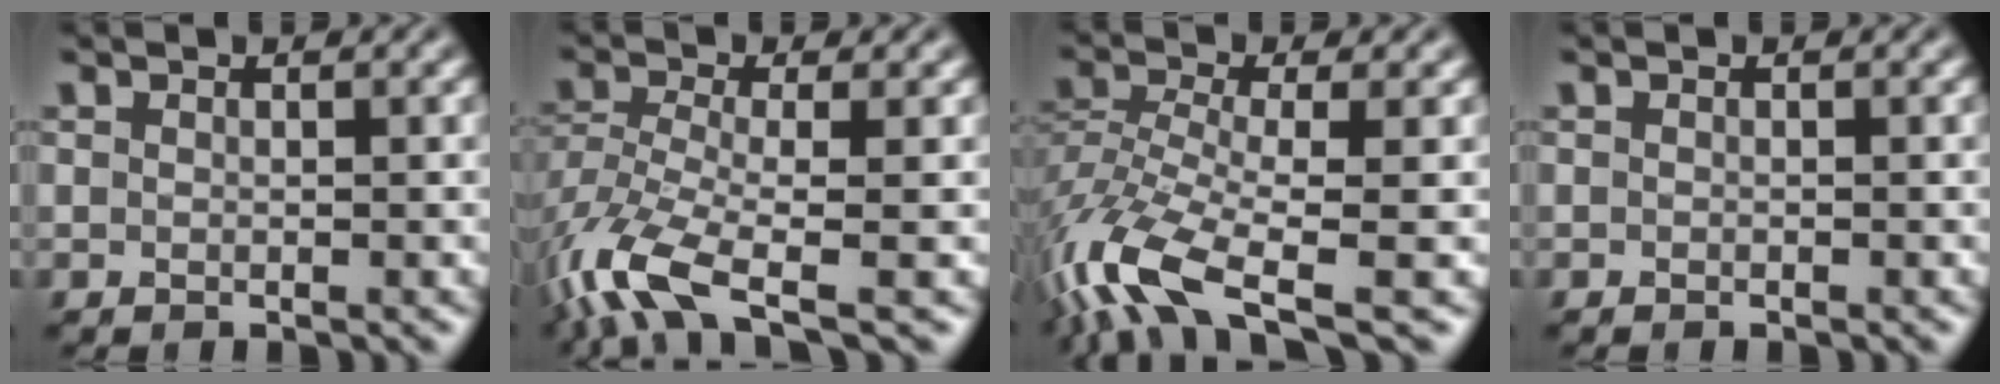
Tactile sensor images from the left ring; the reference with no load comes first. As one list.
[{"total": 8.5, "force": [-5.5, 2.4, 6.1], "torque": [-0.141, -0.009, -0.110]}, {"total": 9.9, "force": [-6.1, 2.8, 7.4], "torque": [-0.162, -0.006, -0.119]}, {"total": 0.0}]